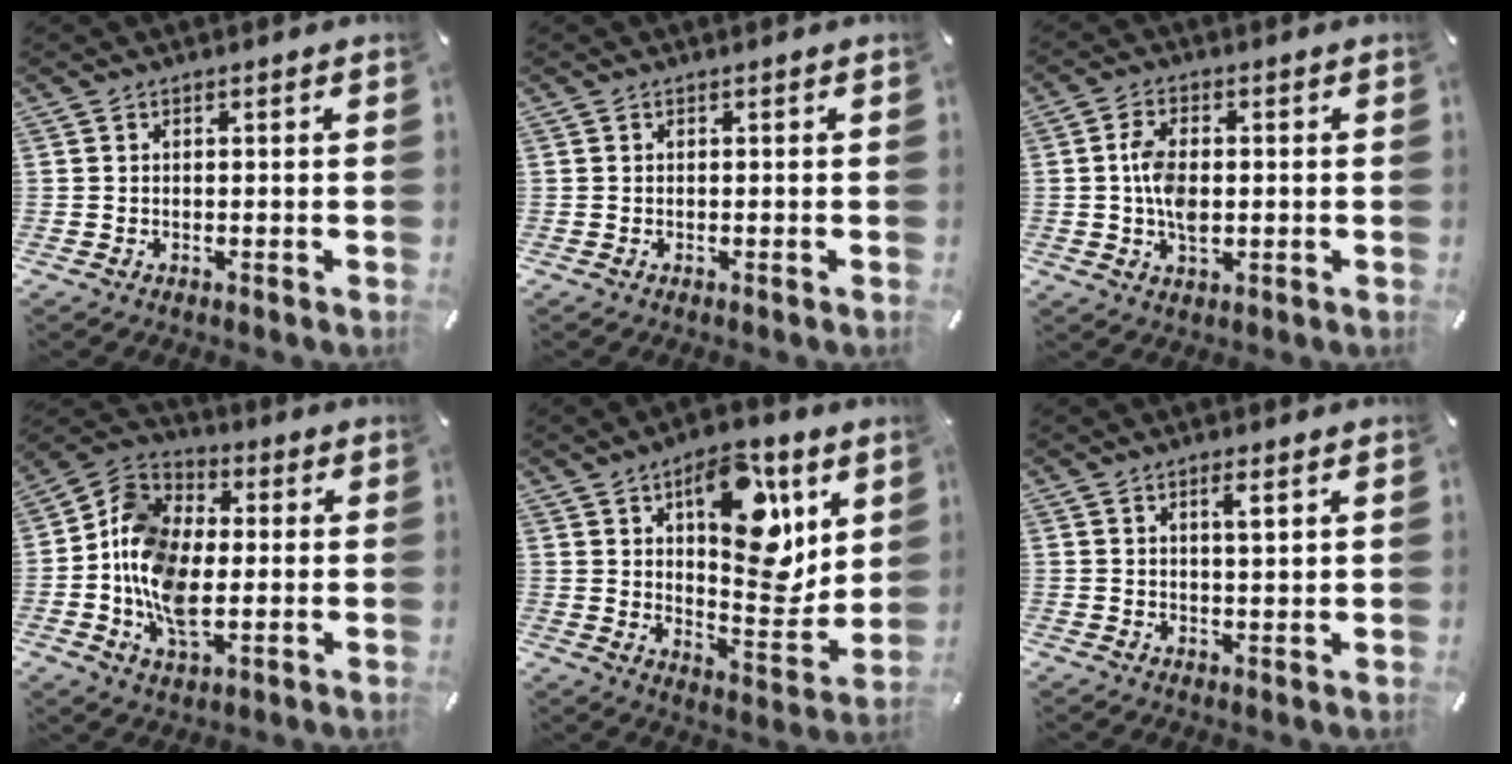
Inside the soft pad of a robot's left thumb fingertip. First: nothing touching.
{"total": 0.0}
{"total": 7.0, "force": [-0.1, 4.0, 5.7], "torque": [-0.118, 0.002, -0.007]}
{"total": 13.7, "force": [-3.0, 9.1, 9.9], "torque": [-0.231, 0.006, -0.058]}
{"total": 17.3, "force": [8.1, 8.6, 12.6], "torque": [-0.157, -0.047, 0.136]}
{"total": 3.5, "force": [1.7, 0.5, 2.9], "torque": [-0.055, -0.002, 0.026]}